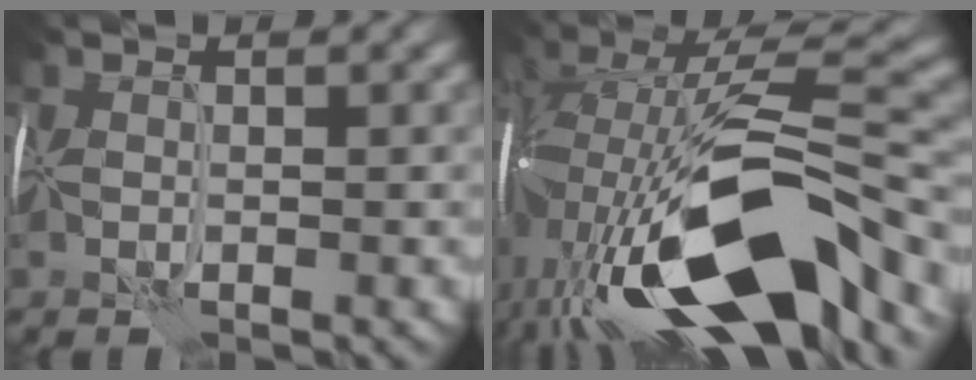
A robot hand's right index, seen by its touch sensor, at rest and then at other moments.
{"total": 15.8, "force": [-5.2, 6.3, 13.5], "torque": [-0.243, 0.000, -0.085]}